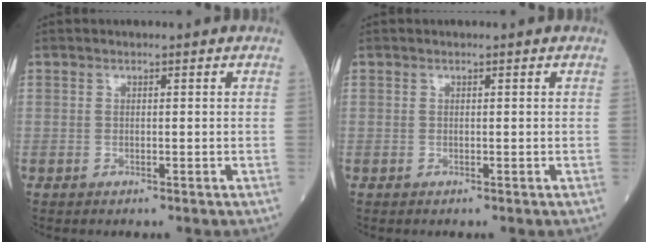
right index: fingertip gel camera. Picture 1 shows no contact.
{"total": 0.0}